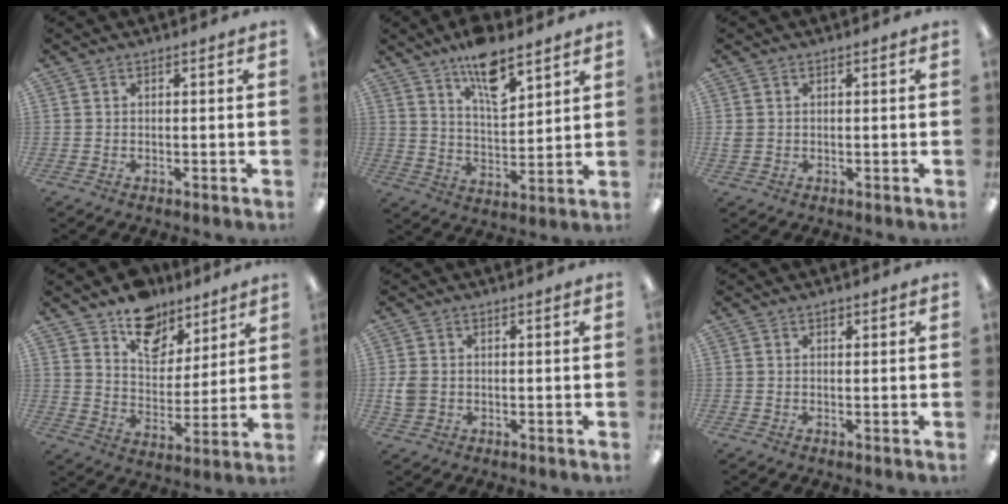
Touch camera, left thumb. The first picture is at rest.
{"total": 11.9, "force": [8.4, 4.5, 7.1], "torque": [-0.111, -0.044, 0.145]}
{"total": 1.4, "force": [0.2, 1.2, 0.5], "torque": [-0.012, 0.003, 0.004]}
{"total": 12.5, "force": [9.6, 7.2, 3.4], "torque": [-0.048, -0.065, 0.179]}
{"total": 3.6, "force": [-0.1, 3.0, 2.0], "torque": [-0.042, 0.006, -0.001]}
{"total": 0.8, "force": [0.5, 0.5, 0.3], "torque": [-0.007, 0.002, 0.010]}